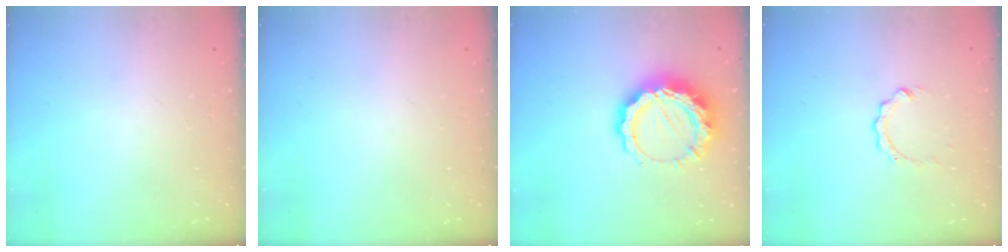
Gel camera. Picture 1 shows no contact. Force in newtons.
{"total": 0.0}
{"total": 14.1, "press": 14.0, "slide": 1.7}
{"total": 2.3, "press": 2.3, "slide": 0.2}